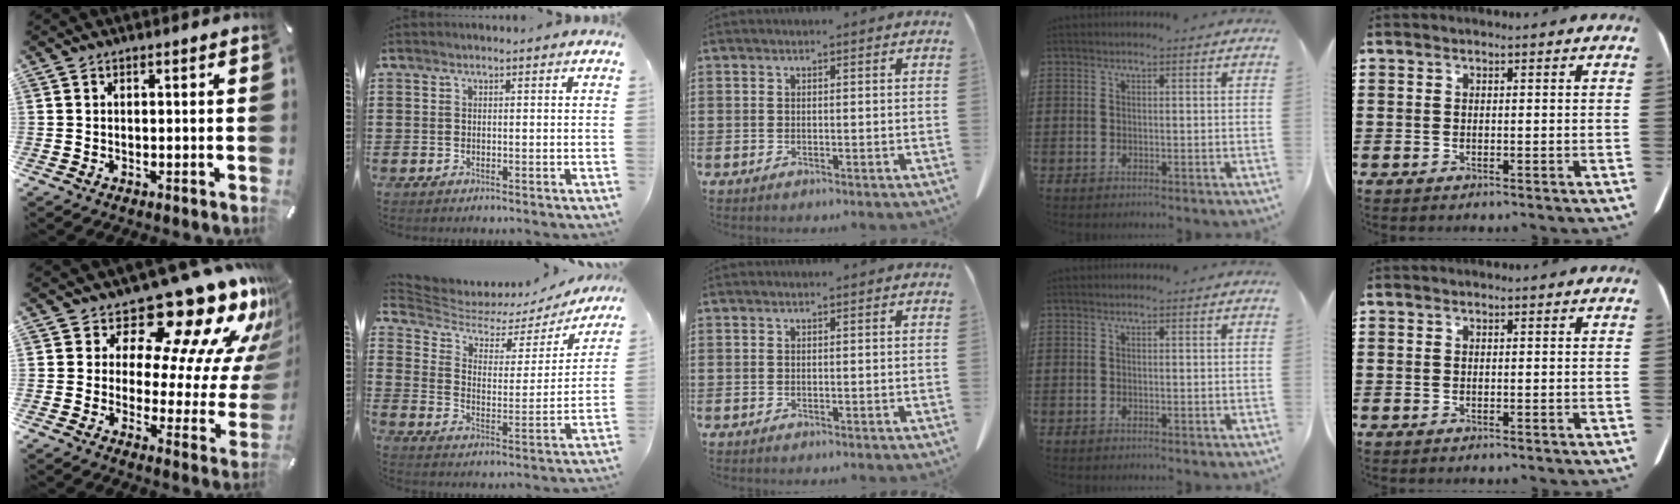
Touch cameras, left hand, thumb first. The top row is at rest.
{"thumb": {"total": 18.7, "force": [14.7, 7.0, 9.2], "torque": [-0.106, -0.138, 0.233]}, "index": {"total": 4.8, "force": [4.1, 2.0, 1.7], "torque": [-0.060, -0.026, 0.064]}}